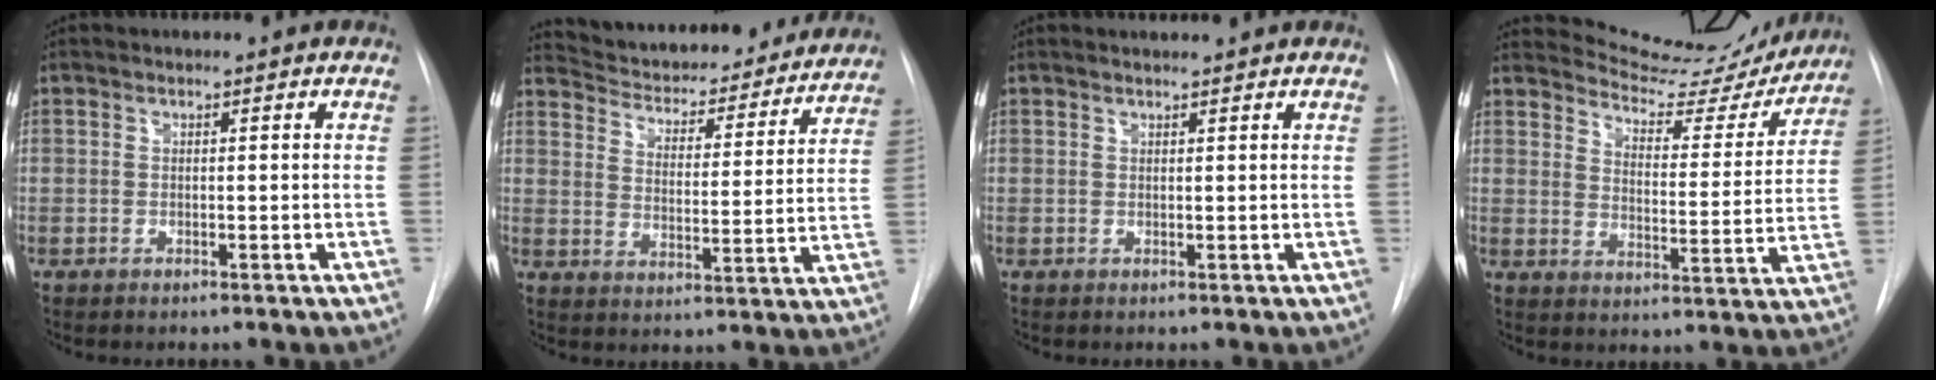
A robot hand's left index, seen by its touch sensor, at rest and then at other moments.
{"total": 21.8, "force": [20.2, 5.0, 6.5], "torque": [-0.096, -0.029, 0.261]}
{"total": 0.0}
{"total": 14.2, "force": [13.9, 2.5, 1.7], "torque": [-0.014, -0.049, 0.168]}